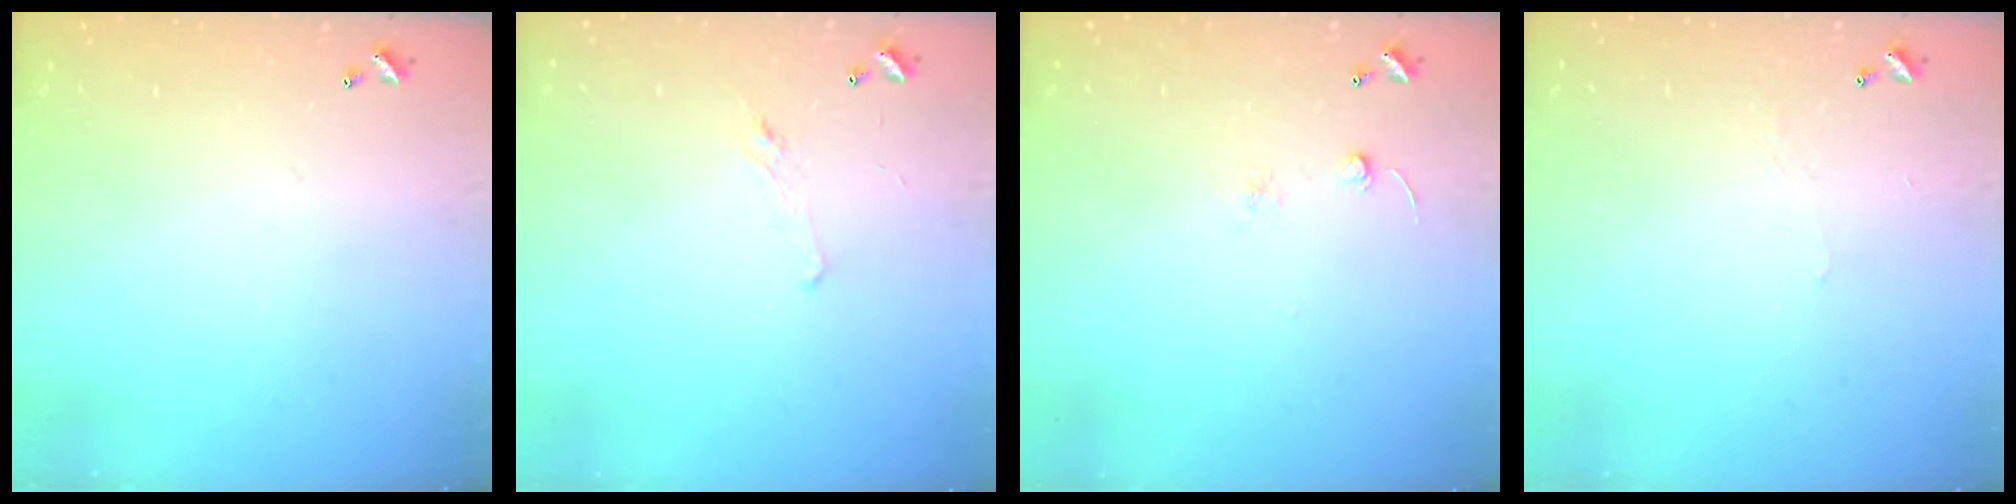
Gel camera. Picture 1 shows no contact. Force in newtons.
{"total": 0.8, "press": 0.1, "slide": 0.8}
{"total": 2.5, "press": 2.4, "slide": 0.8}
{"total": 0.9, "press": 0.7, "slide": 0.4}